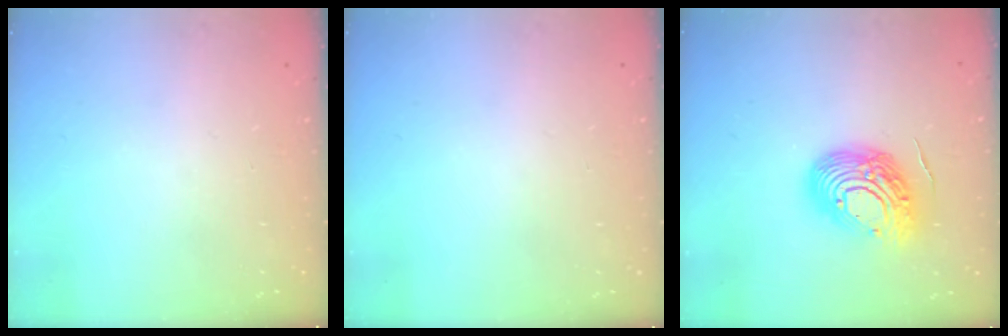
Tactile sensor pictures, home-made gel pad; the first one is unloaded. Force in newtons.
{"total": 0.0}
{"total": 15.0, "press": 14.9, "slide": 1.5}